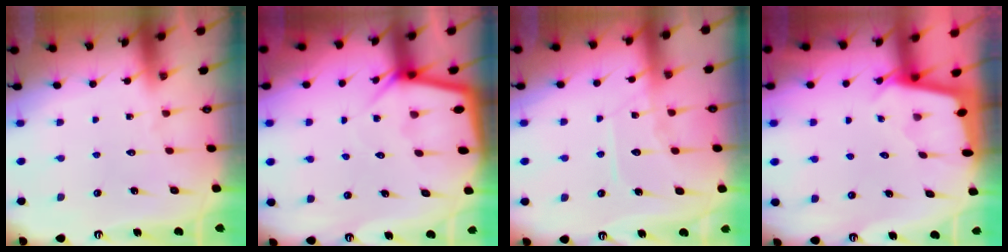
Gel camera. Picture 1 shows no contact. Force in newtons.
{"total": 4.0, "press": 4.0, "slide": 0.4}
{"total": 9.6, "press": 9.6, "slide": 0.9}
{"total": 2.0, "press": 2.0, "slide": 0.2}